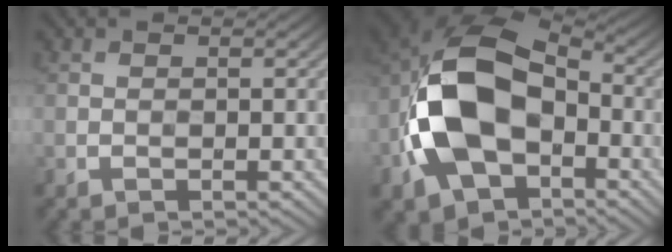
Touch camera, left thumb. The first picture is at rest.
{"total": 15.2, "force": [-3.5, 10.1, 10.9], "torque": [-0.249, -0.012, -0.074]}